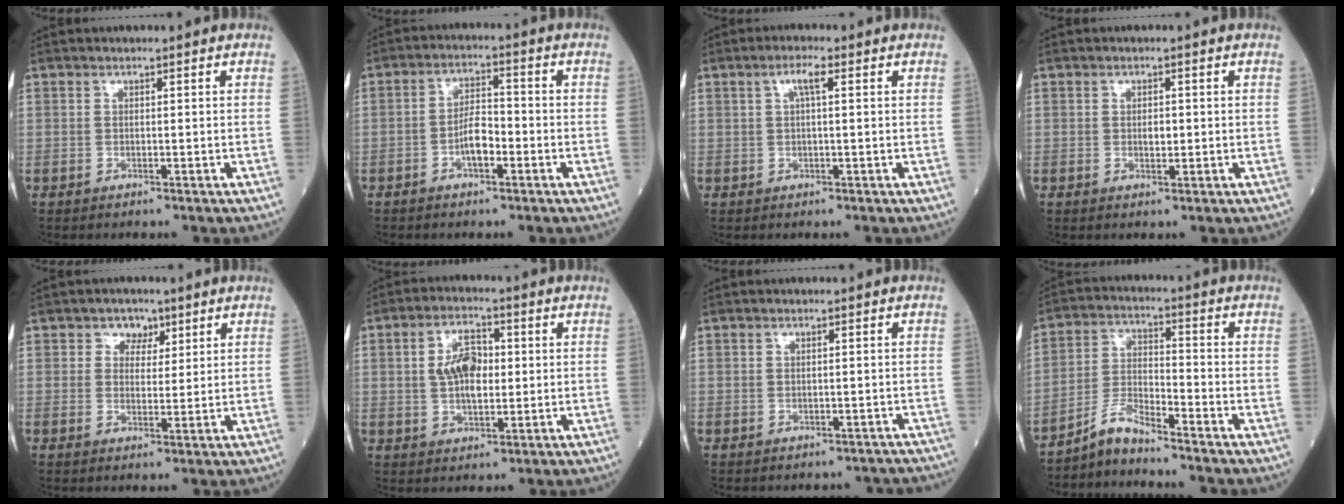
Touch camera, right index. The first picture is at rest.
{"total": 4.6, "force": [-1.9, 1.8, 3.9], "torque": [-0.077, 0.012, -0.037]}
{"total": 2.6, "force": [0.8, 0.3, 2.4], "torque": [-0.051, 0.008, 0.015]}
{"total": 1.5, "force": [0.0, 0.8, 1.3], "torque": [-0.024, -0.001, 0.001]}
{"total": 3.3, "force": [1.8, 2.5, 1.2], "torque": [-0.013, 0.004, 0.026]}
{"total": 6.8, "force": [0.6, 3.5, 5.8], "torque": [-0.113, 0.015, 0.011]}
{"total": 4.2, "force": [-3.7, 1.9, 0.6], "torque": [-0.002, 0.013, -0.038]}
{"total": 5.6, "force": [-5.2, 0.3, 2.1], "torque": [-0.050, -0.011, -0.101]}